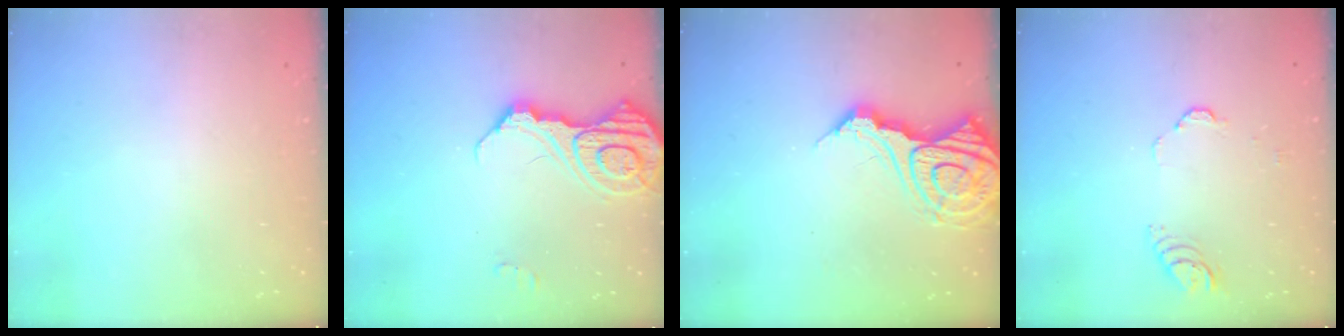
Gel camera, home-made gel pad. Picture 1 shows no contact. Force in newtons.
{"total": 16.1, "press": 16.0, "slide": 1.8}
{"total": 16.2, "press": 16.1, "slide": 2.0}
{"total": 3.5, "press": 3.5, "slide": 0.2}